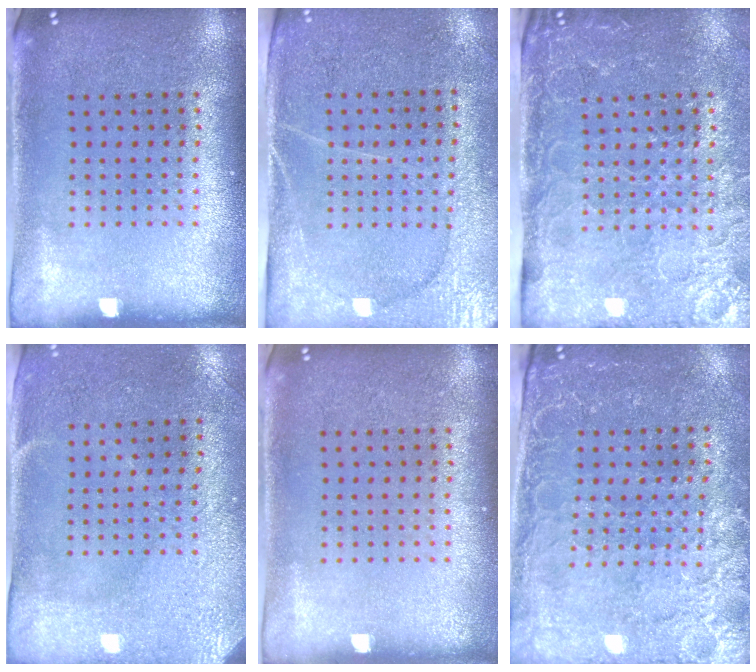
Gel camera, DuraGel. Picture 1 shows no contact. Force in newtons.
{"total": 3.0, "press": 2.8, "slide": 1.1}
{"total": 4.3, "press": 3.6, "slide": 2.3}
{"total": 2.9, "press": 2.4, "slide": 1.6}
{"total": 0.0}
{"total": 2.9, "press": 2.8, "slide": 0.8}